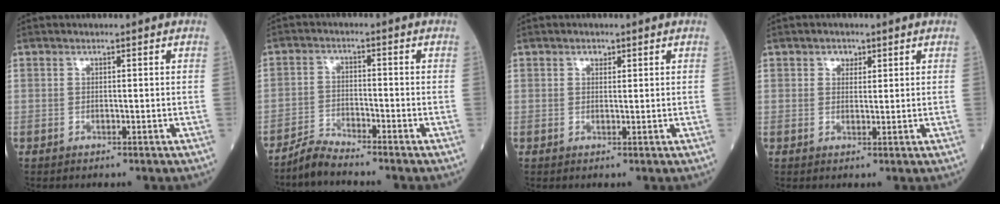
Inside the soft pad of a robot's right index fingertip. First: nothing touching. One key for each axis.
{"total": 3.6, "fx": -3.6, "fy": -0.4, "fz": 0.4, "tx": -0.009, "ty": -0.019, "tz": -0.071}
{"total": 1.0, "fx": 0.6, "fy": 0.7, "fz": 0.5, "tx": -0.006, "ty": -0.002, "tz": 0.008}
{"total": 1.8, "fx": 1.0, "fy": 1.3, "fz": 0.7, "tx": -0.007, "ty": 0.002, "tz": 0.013}